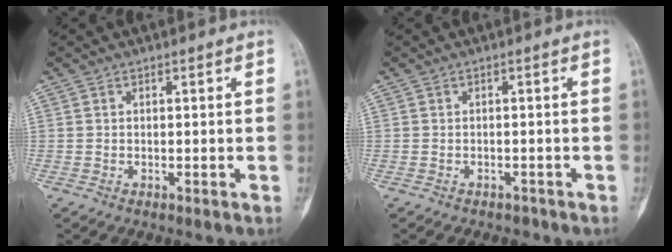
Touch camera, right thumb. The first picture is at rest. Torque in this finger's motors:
{"motor_torque": [0.52, 0.05, -0.12, -0.10, -0.02]}